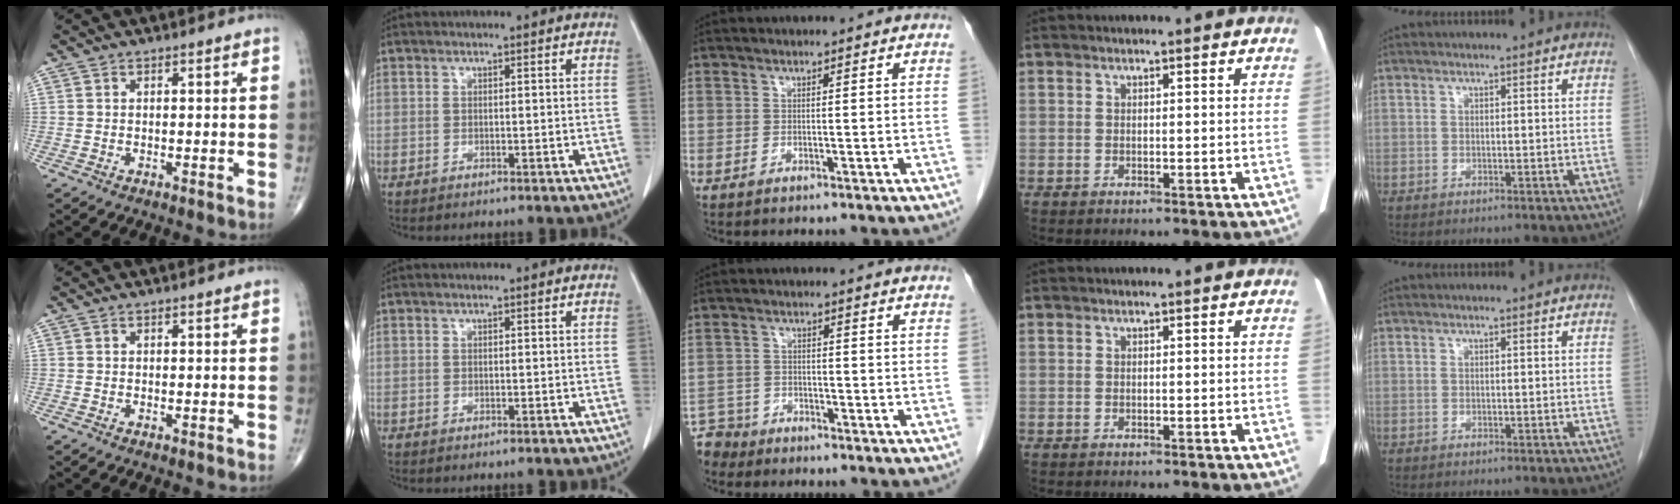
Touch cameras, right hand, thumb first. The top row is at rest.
{"middle": {"total": 4.1, "force": [-3.7, 1.5, -1.0], "torque": [0.019, -0.003, -0.074]}}